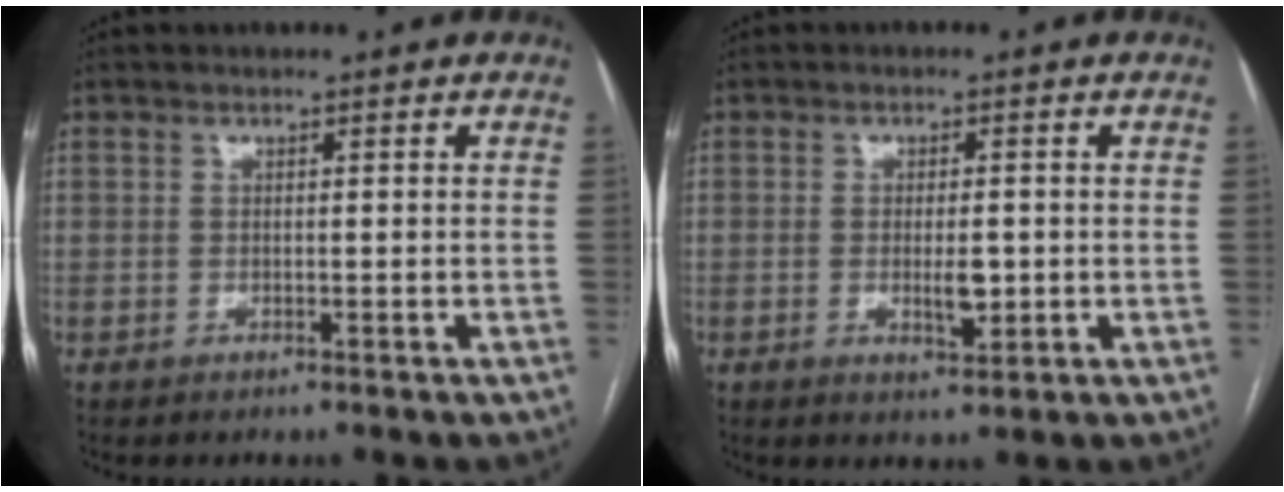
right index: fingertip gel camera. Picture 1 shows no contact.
{"total": 3.7, "force": [-0.5, 1.3, 3.4], "torque": [-0.057, -0.003, -0.004]}